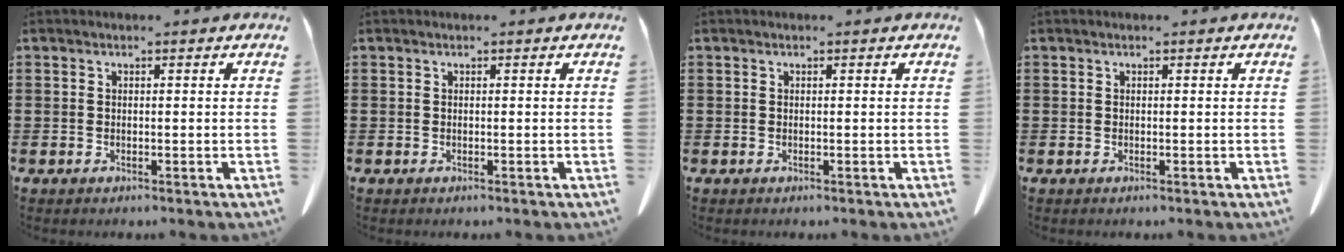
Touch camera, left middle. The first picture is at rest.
{"total": 0.0}
{"total": 0.0}
{"total": 0.0}